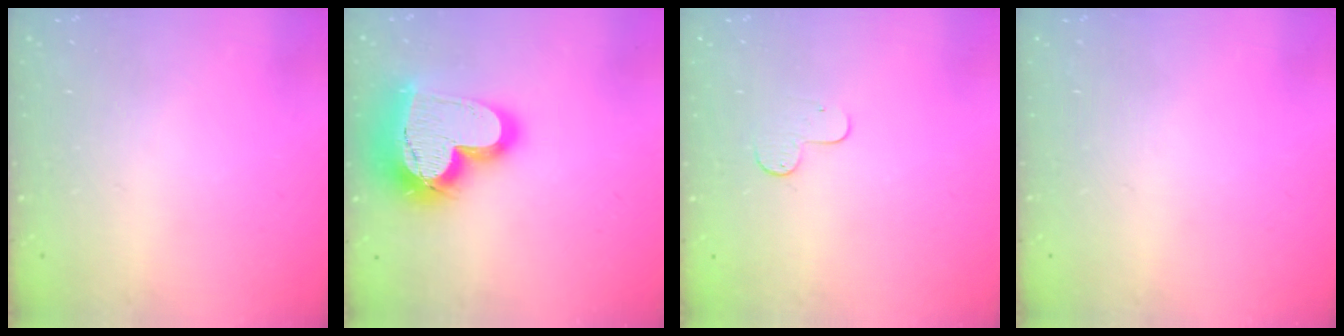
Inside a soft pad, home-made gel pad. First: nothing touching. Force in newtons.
{"total": 23.1, "press": 23.0, "slide": 1.8}
{"total": 4.8, "press": 4.8, "slide": 0.5}
{"total": 0.0}